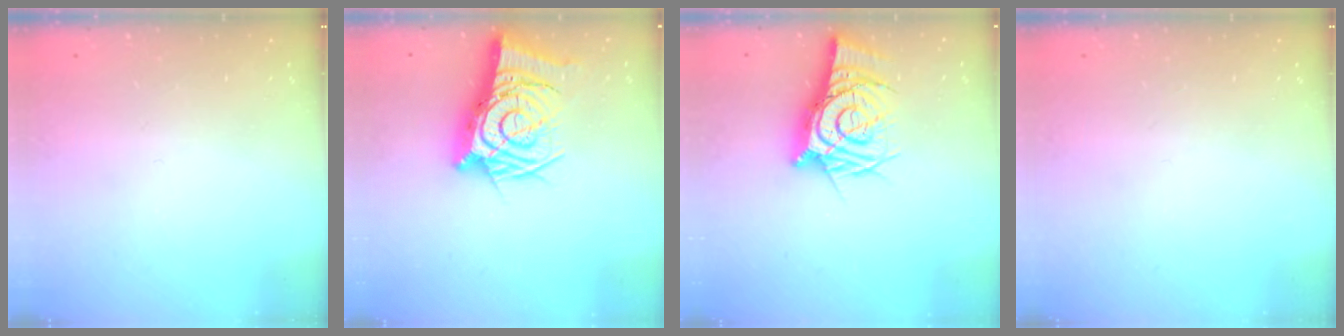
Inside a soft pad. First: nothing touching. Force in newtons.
{"total": 15.9, "press": 15.8, "slide": 1.6}
{"total": 10.8, "press": 10.8, "slide": 1.1}
{"total": 0.0}